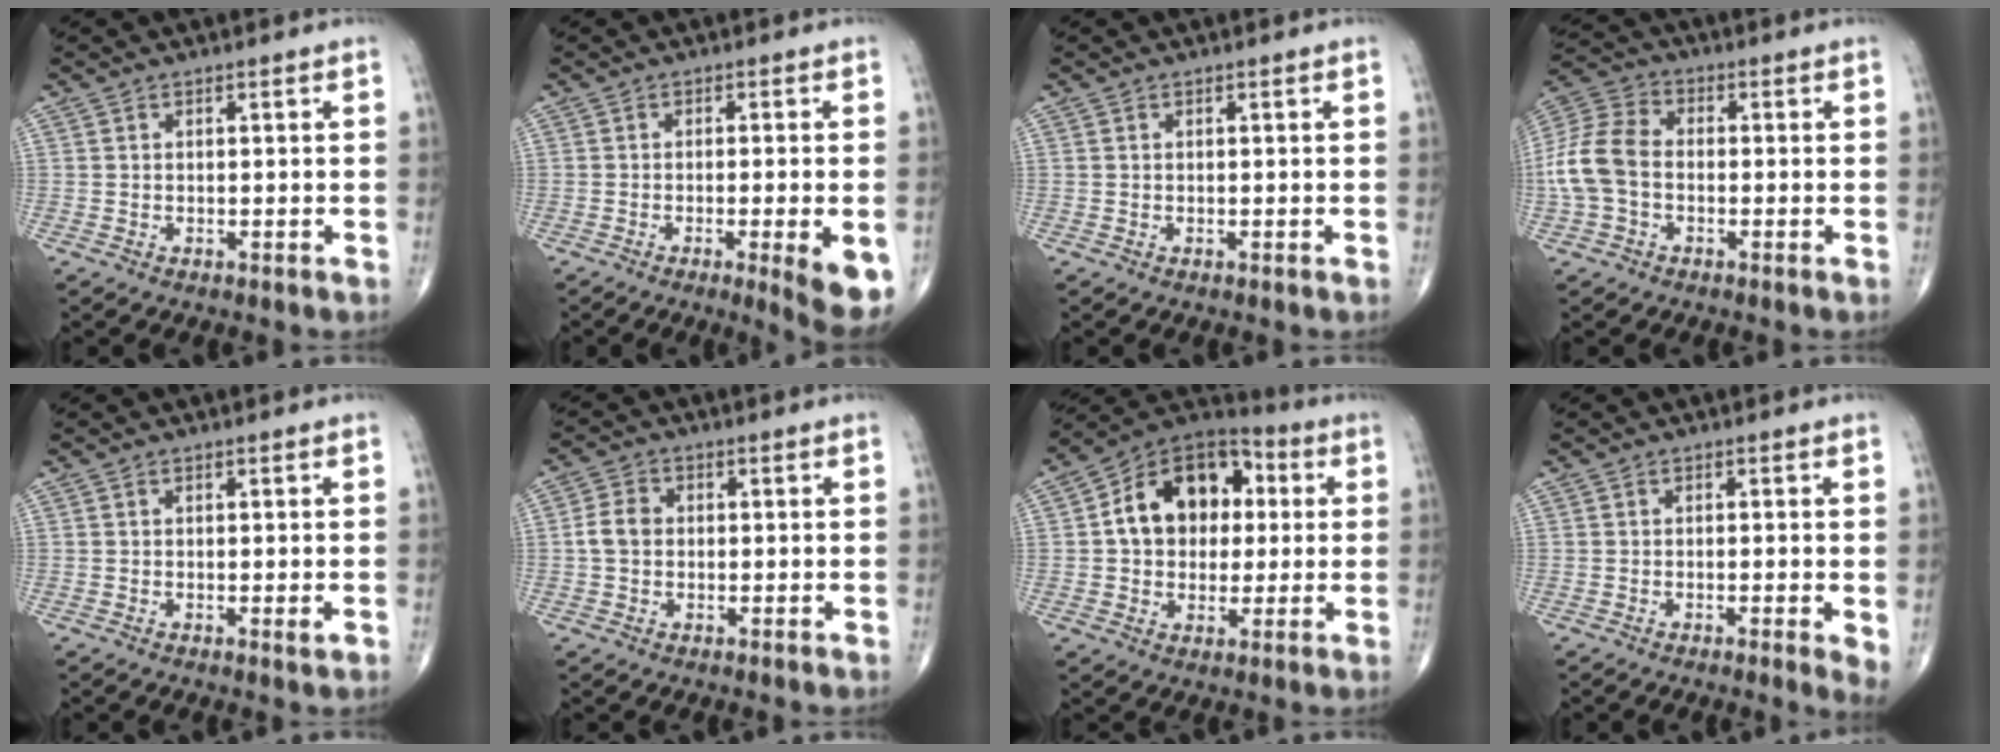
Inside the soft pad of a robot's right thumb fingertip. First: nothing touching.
{"total": 8.6, "force": [-3.1, 1.2, 8.0], "torque": [-0.104, -0.011, -0.041]}
{"total": 0.0}
{"total": 10.5, "force": [-1.5, 7.4, 7.4], "torque": [-0.159, 0.029, -0.041]}
{"total": 1.2, "force": [-0.2, 0.1, 1.2], "torque": [-0.016, -0.005, -0.003]}
{"total": 4.1, "force": [-0.1, 3.2, 2.5], "torque": [-0.047, 0.010, -0.007]}
{"total": 16.9, "force": [2.3, 12.4, 11.2], "torque": [-0.133, 0.023, 0.029]}
{"total": 3.2, "force": [-0.5, 0.5, 3.1], "torque": [-0.049, -0.011, -0.013]}